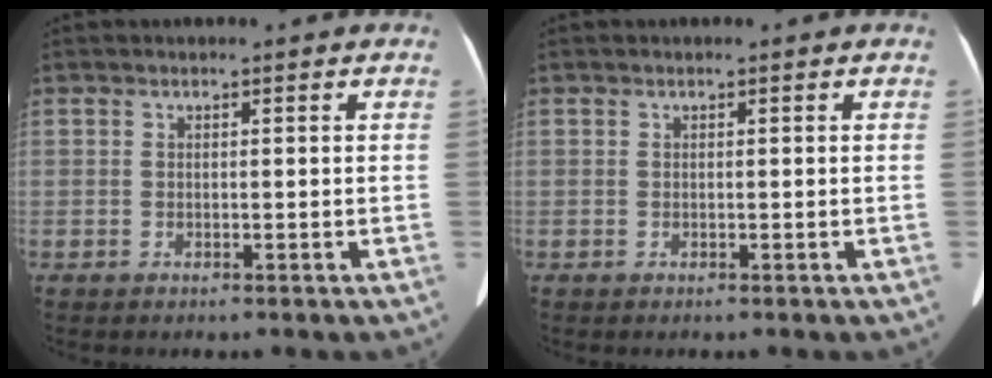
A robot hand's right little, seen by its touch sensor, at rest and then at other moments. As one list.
[{"total": 0.0}]